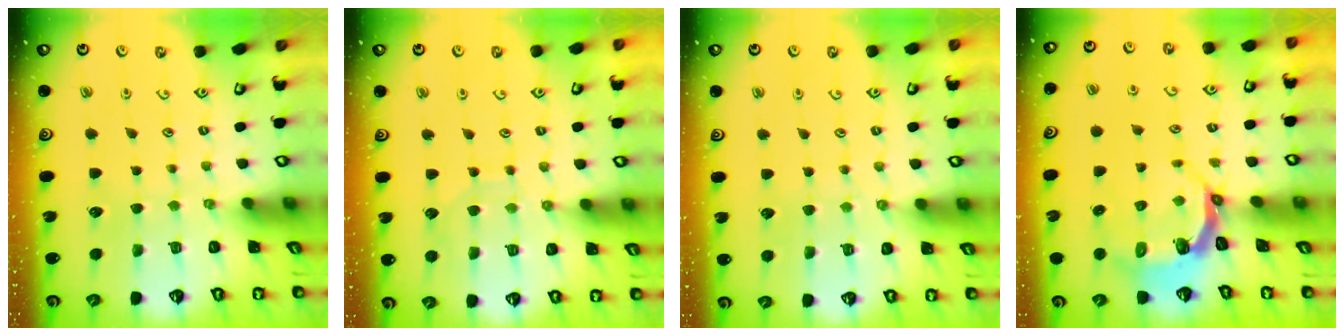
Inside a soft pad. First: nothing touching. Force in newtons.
{"total": 6.4, "press": 6.4, "slide": 0.1}
{"total": 2.7, "press": 2.7, "slide": 0.5}
{"total": 4.5, "press": 3.2, "slide": 3.2}